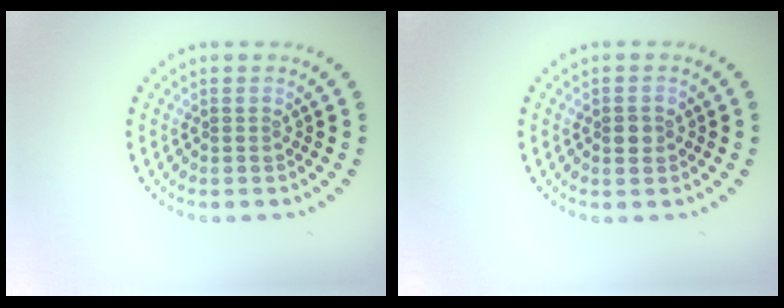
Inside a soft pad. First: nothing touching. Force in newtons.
{"total": 1.3, "press": 1.3, "slide": 0.3}